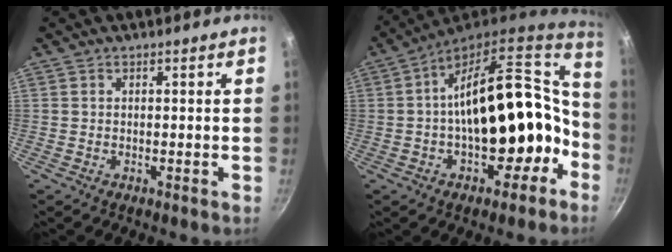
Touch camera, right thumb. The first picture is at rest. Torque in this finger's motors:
{"motor_torque": [2.50, 2.51, 2.71, -0.05, 0.31]}